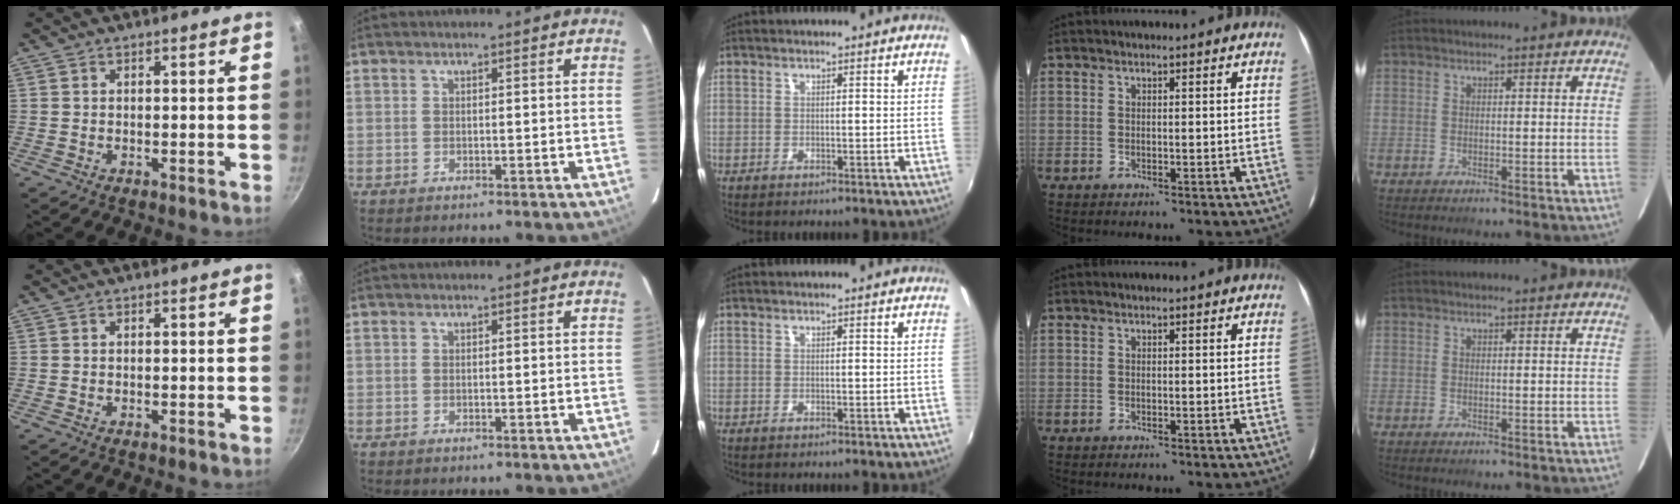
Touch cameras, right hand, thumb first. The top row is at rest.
{}